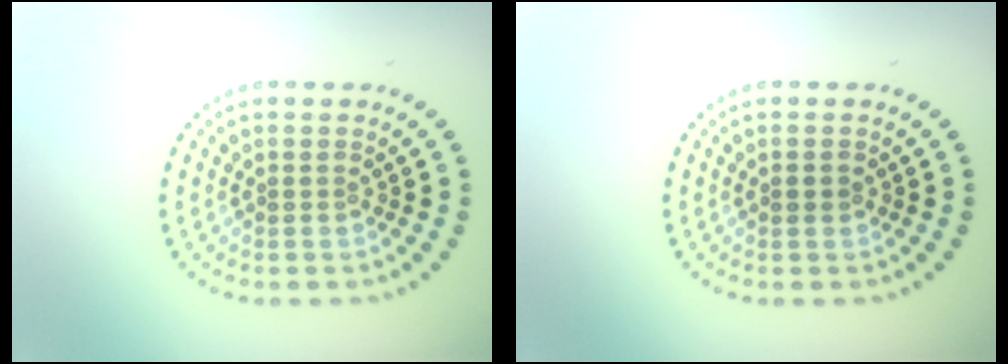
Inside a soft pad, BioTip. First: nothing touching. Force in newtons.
{"total": 1.0, "press": 1.0, "slide": 0.0}